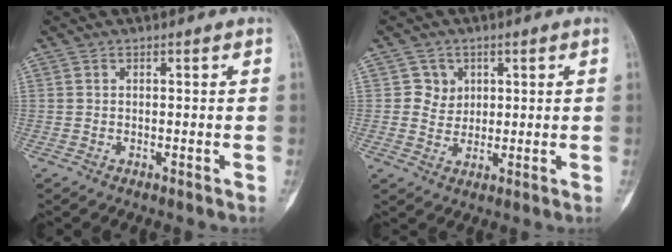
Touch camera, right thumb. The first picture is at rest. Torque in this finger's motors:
{"motor_torque": [0.40, 0.22, 0.23, -0.01, -0.04]}